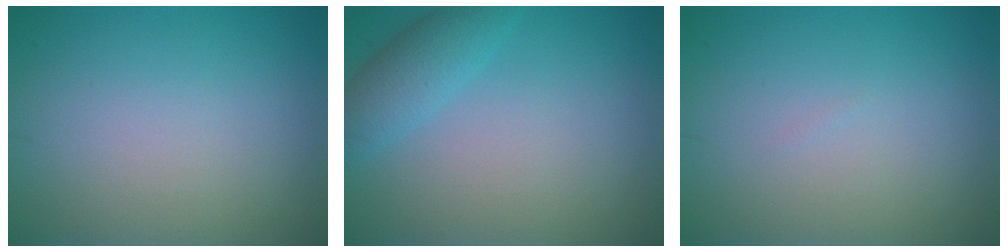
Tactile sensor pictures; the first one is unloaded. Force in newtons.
{"total": 3.0, "press": 3.0, "slide": 0.2}
{"total": 0.0}